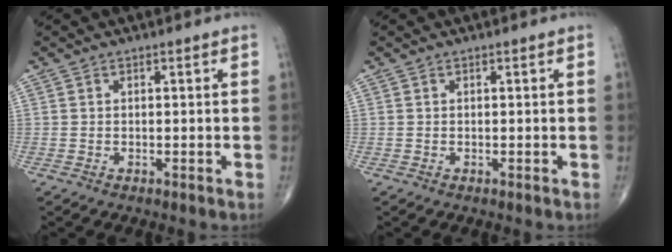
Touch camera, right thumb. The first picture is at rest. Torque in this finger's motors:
{"motor_torque": [-0.04, 0.04, 0.00, 0.00, 0.00]}